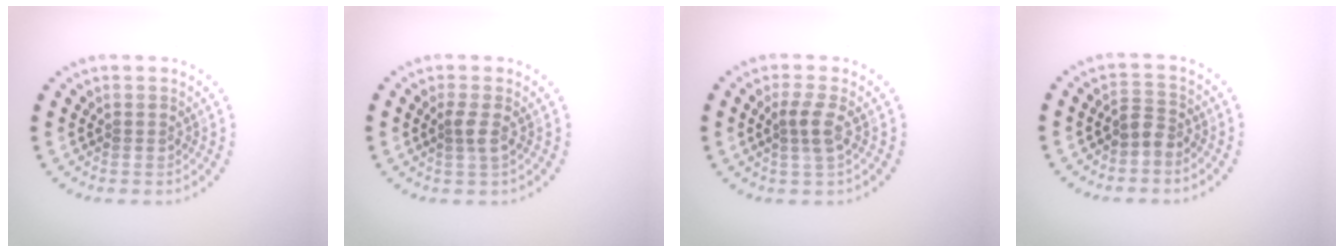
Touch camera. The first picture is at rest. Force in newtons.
{"total": 1.4, "press": 1.1, "slide": 0.8}
{"total": 1.9, "press": 1.6, "slide": 1.0}
{"total": 1.7, "press": 1.3, "slide": 1.1}